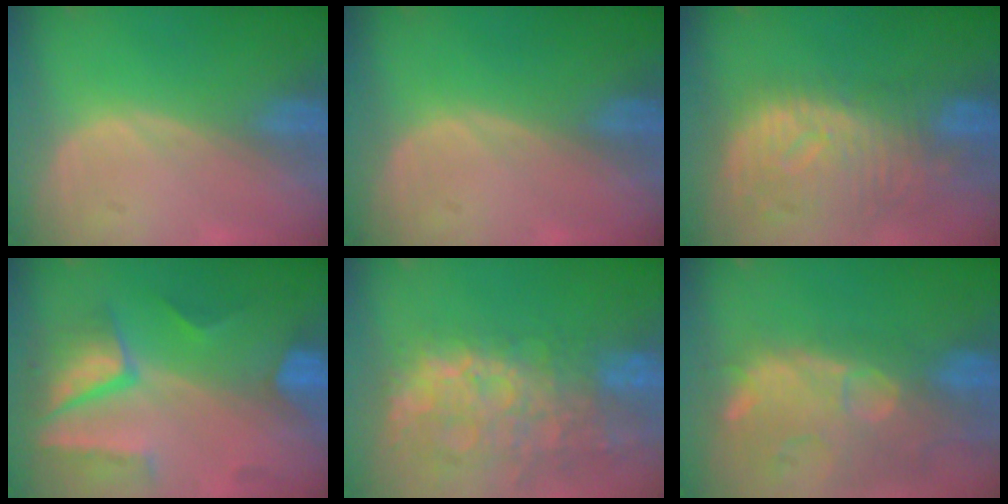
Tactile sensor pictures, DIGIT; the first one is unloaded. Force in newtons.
{"total": 0.0}
{"total": 11.4, "press": 10.0, "slide": 5.5}
{"total": 9.6, "press": 8.3, "slide": 4.9}
{"total": 14.1, "press": 11.4, "slide": 8.2}
{"total": 14.6, "press": 11.8, "slide": 8.6}